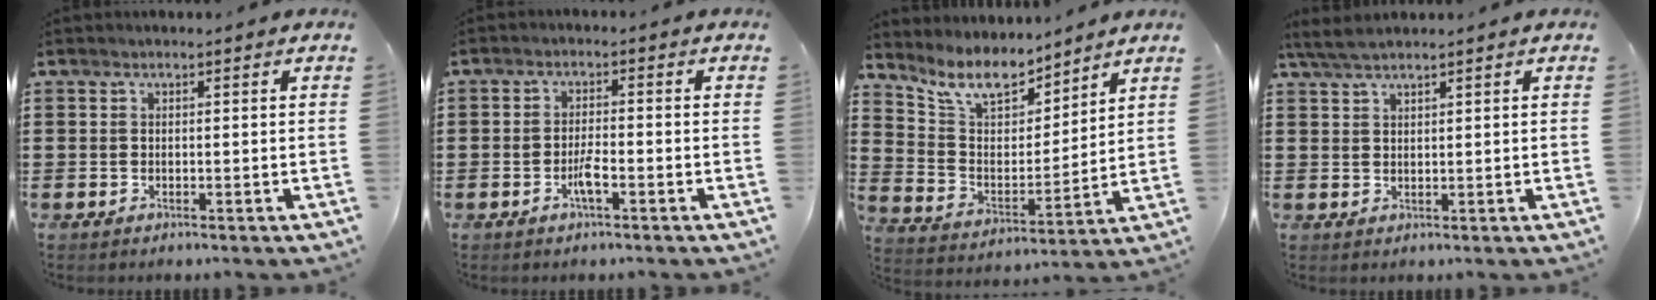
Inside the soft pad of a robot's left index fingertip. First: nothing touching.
{"total": 3.1, "force": [-1.3, 0.6, 2.8], "torque": [-0.055, 0.000, -0.026]}
{"total": 9.7, "force": [8.3, 3.3, 4.0], "torque": [-0.113, -0.039, 0.153]}
{"total": 2.6, "force": [2.1, 0.8, 1.3], "torque": [-0.031, 0.002, 0.041]}